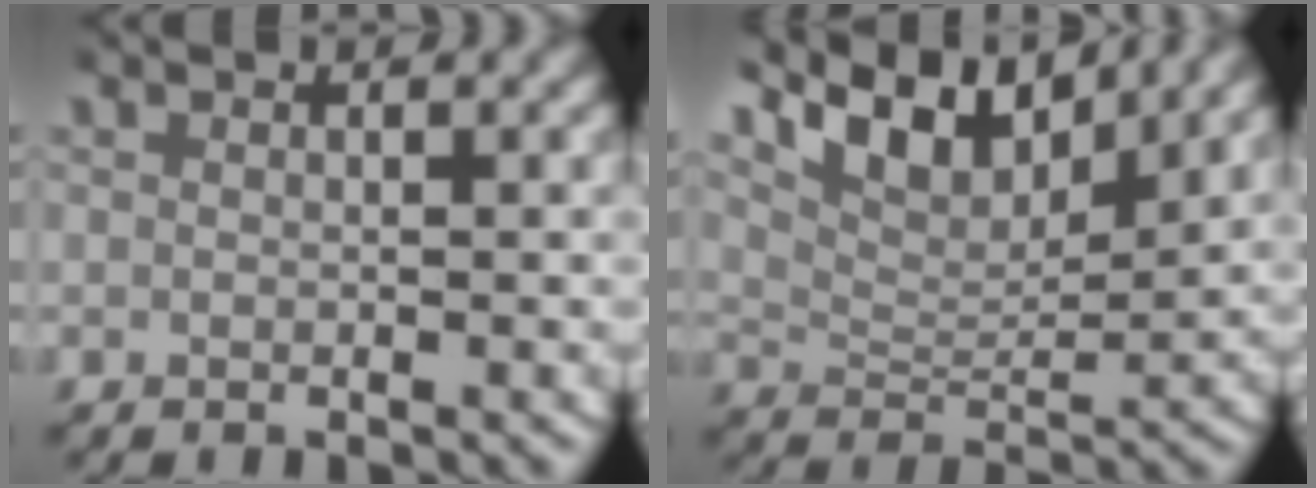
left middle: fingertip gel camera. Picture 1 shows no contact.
{"total": 8.0, "force": [5.4, 3.5, 4.9], "torque": [-0.092, 0.007, 0.090]}